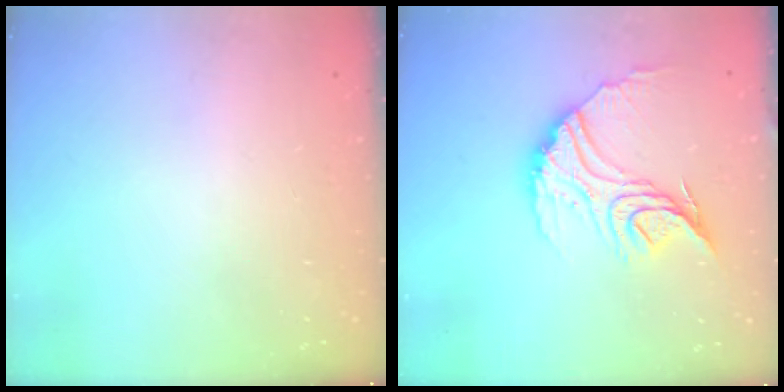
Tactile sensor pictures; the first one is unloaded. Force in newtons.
{"total": 16.7, "press": 16.6, "slide": 1.5}